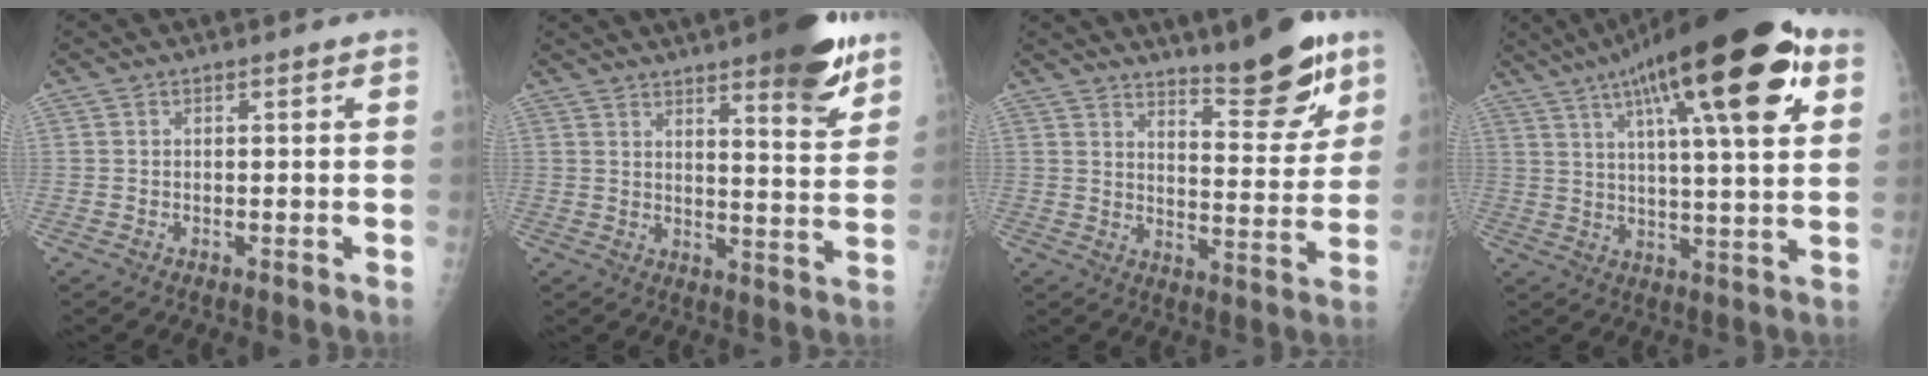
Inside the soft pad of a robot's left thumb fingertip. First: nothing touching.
{"total": 14.3, "force": [9.5, 3.1, 10.2], "torque": [-0.112, -0.053, 0.131]}
{"total": 13.3, "force": [9.8, 3.3, 8.4], "torque": [-0.086, -0.069, 0.149]}
{"total": 25.4, "force": [11.9, 6.6, 21.4], "torque": [-0.319, -0.005, 0.178]}